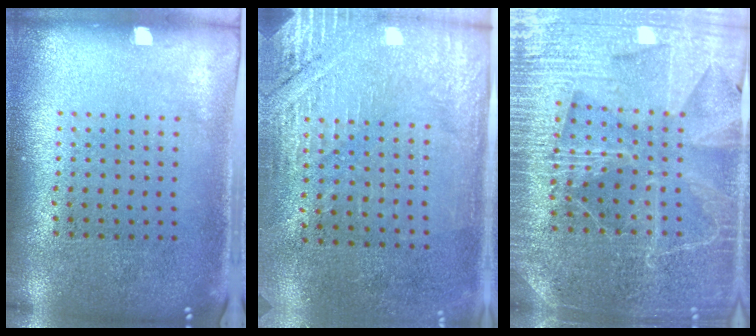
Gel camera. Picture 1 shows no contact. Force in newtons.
{"total": 2.8, "press": 2.6, "slide": 0.9}
{"total": 4.4, "press": 4.2, "slide": 1.5}